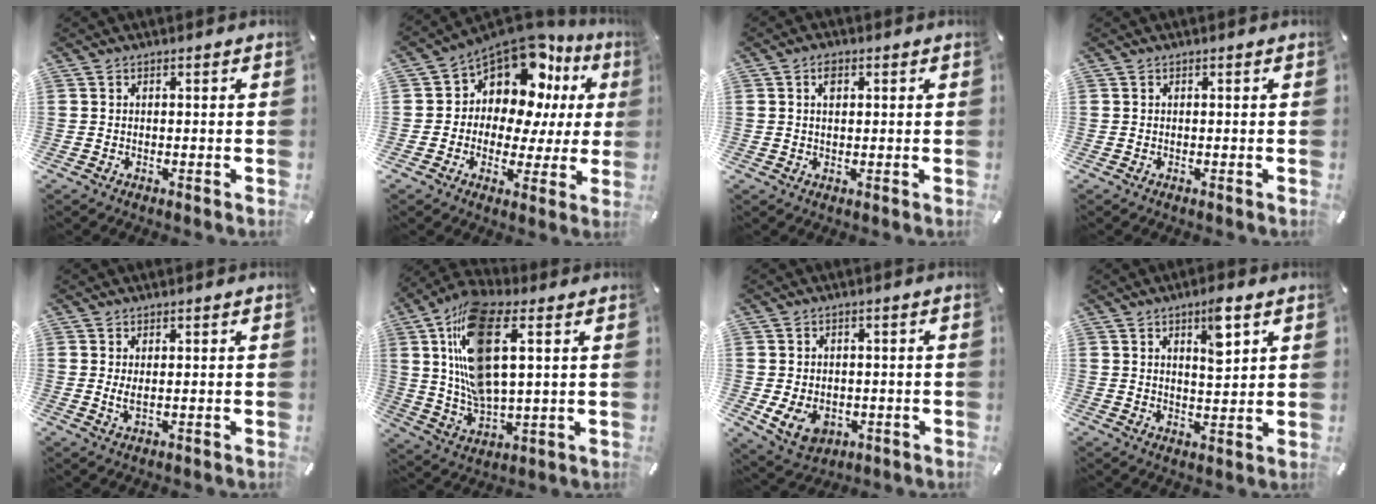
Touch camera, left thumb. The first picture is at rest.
{"total": 11.8, "force": [7.4, 7.5, 5.2], "torque": [-0.087, -0.079, 0.133]}
{"total": 2.8, "force": [0.9, 1.7, 2.0], "torque": [-0.036, 0.004, 0.013]}
{"total": 0.0}
{"total": 2.6, "force": [0.7, 0.8, 2.3], "torque": [-0.046, -0.007, 0.009]}
{"total": 17.9, "force": [6.4, 8.3, 14.5], "torque": [-0.312, -0.012, 0.113]}
{"total": 7.0, "force": [-1.3, 5.6, 4.1], "torque": [-0.078, 0.004, -0.023]}
{"total": 7.3, "force": [4.1, 2.6, 5.4], "torque": [-0.077, -0.019, 0.062]}